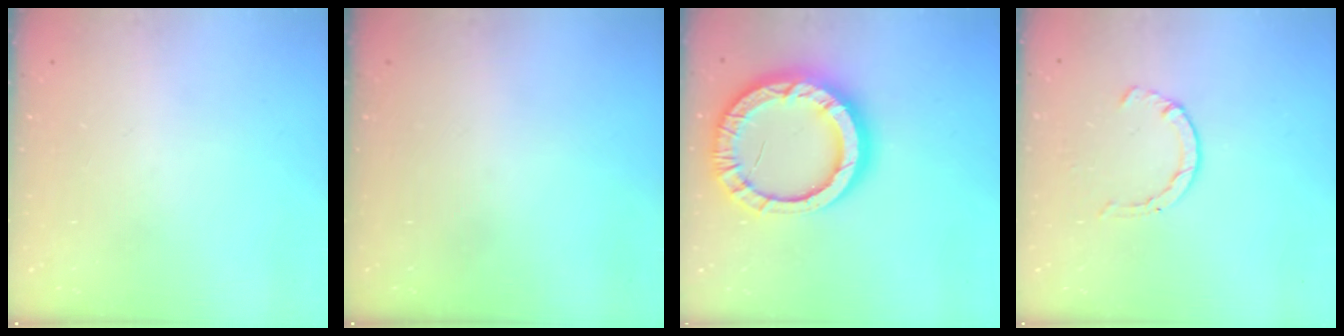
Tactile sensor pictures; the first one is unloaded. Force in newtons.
{"total": 0.0}
{"total": 20.3, "press": 20.2, "slide": 2.0}
{"total": 2.1, "press": 2.1, "slide": 0.5}